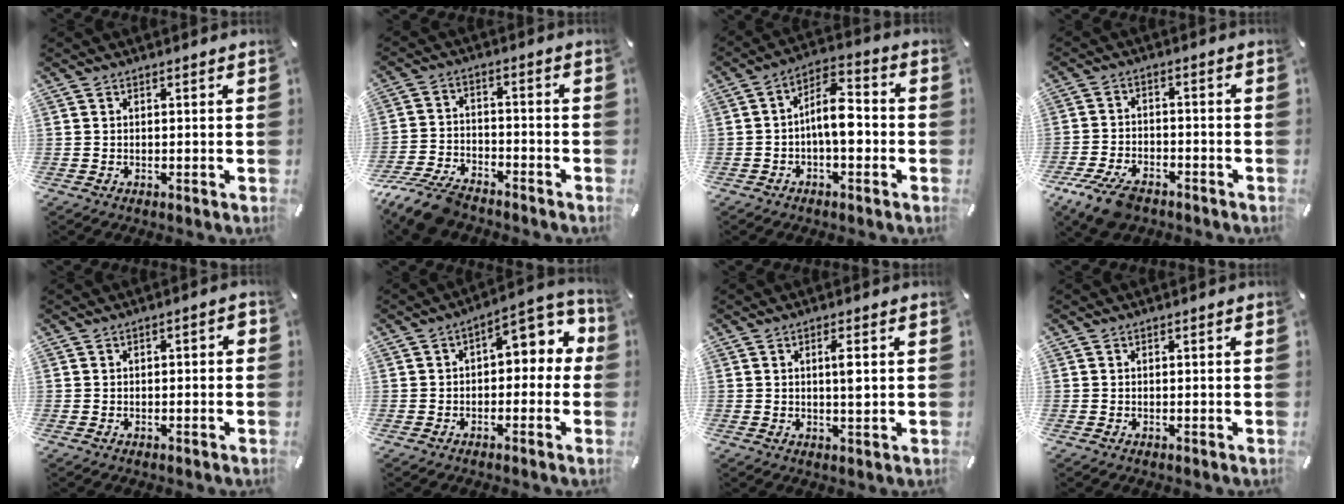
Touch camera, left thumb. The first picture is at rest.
{"total": 10.5, "force": [-8.8, 3.5, 4.4], "torque": [-0.091, 0.041, -0.172]}
{"total": 9.9, "force": [-2.1, 4.8, 8.5], "torque": [-0.161, 0.014, -0.037]}
{"total": 8.6, "force": [-5.8, 4.1, 4.7], "torque": [-0.105, 0.022, -0.110]}
{"total": 1.8, "force": [-1.1, 0.9, 1.1], "torque": [-0.019, 0.007, -0.023]}
{"total": 8.5, "force": [1.5, 4.9, 6.8], "torque": [-0.081, -0.018, 0.019]}
{"total": 3.8, "force": [0.6, 0.7, 3.6], "torque": [-0.064, -0.003, 0.006]}
{"total": 0.0}